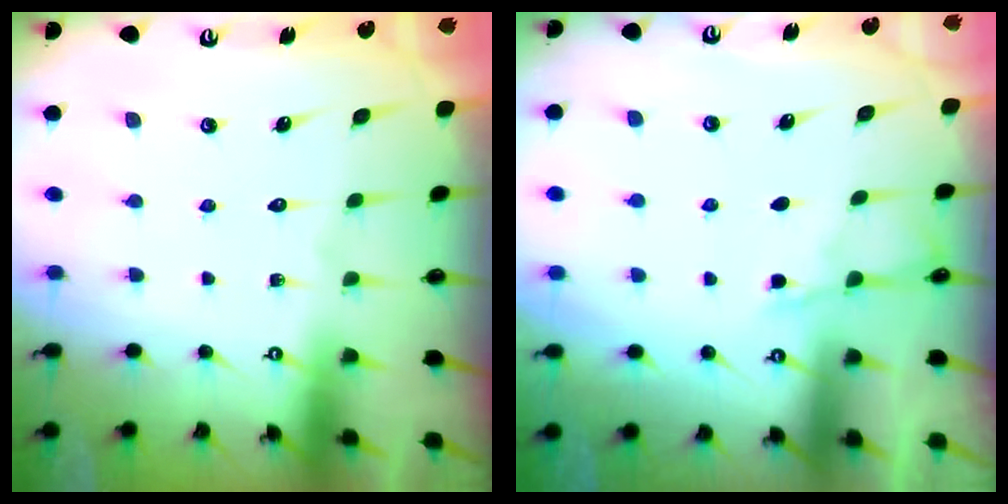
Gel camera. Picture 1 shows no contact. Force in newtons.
{"total": 3.4, "press": 3.4, "slide": 0.5}